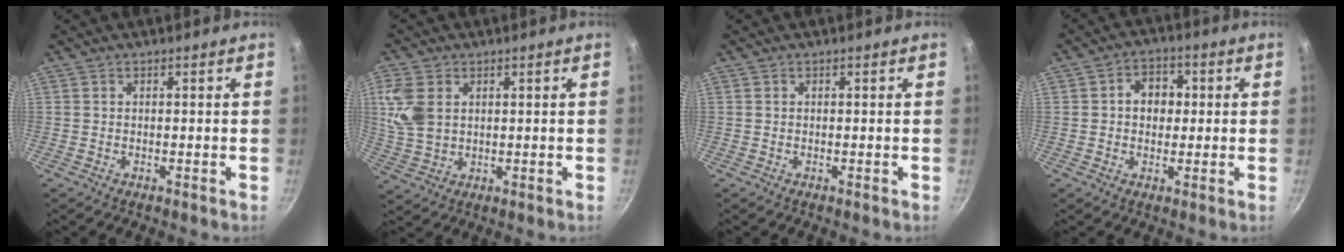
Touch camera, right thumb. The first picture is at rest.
{"total": 8.3, "force": [2.2, 5.8, 5.5], "torque": [-0.111, -0.004, 0.049]}
{"total": 0.0}
{"total": 6.5, "force": [0.9, 4.9, 4.1], "torque": [-0.032, 0.009, 0.007]}